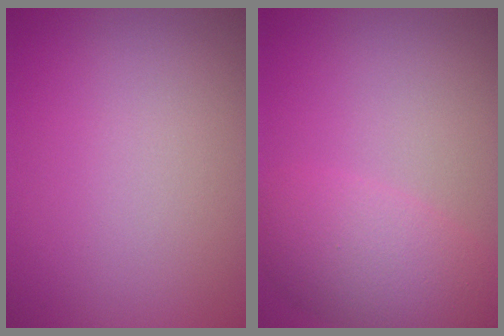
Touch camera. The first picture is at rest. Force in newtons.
{"total": 4.8, "press": 4.8, "slide": 0.2}